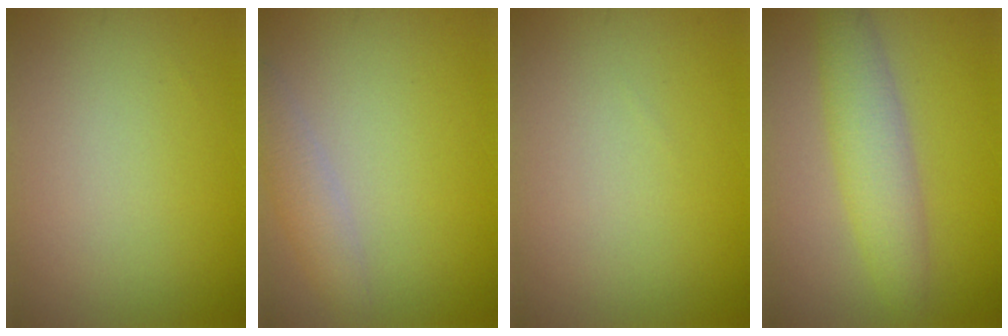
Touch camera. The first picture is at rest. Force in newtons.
{"total": 2.4, "press": 2.4, "slide": 0.2}
{"total": 0.0}
{"total": 4.6, "press": 4.6, "slide": 0.3}